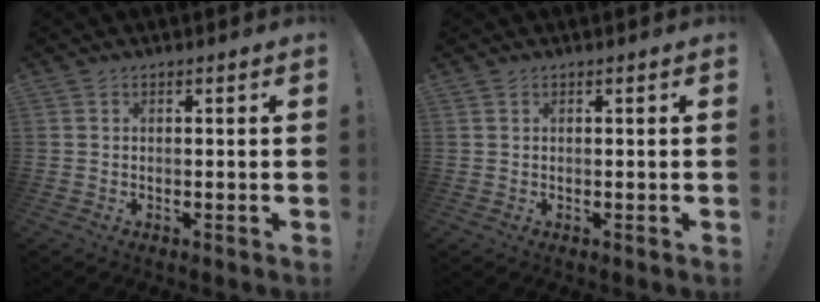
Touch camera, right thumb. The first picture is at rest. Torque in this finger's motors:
{"motor_torque": [0.01, 0.03, 0.04, 0.03, 0.00]}